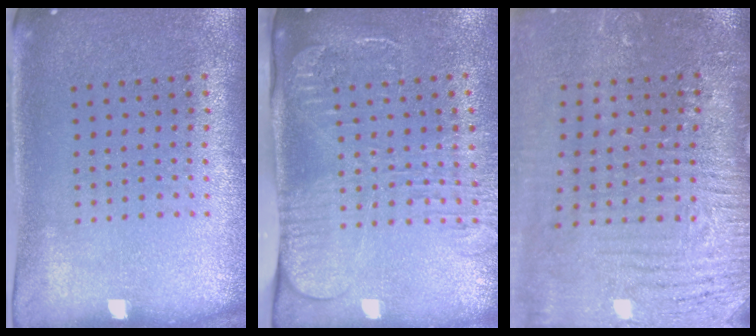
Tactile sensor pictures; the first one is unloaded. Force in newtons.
{"total": 2.7, "press": 2.0, "slide": 1.7}
{"total": 4.1, "press": 3.8, "slide": 1.4}